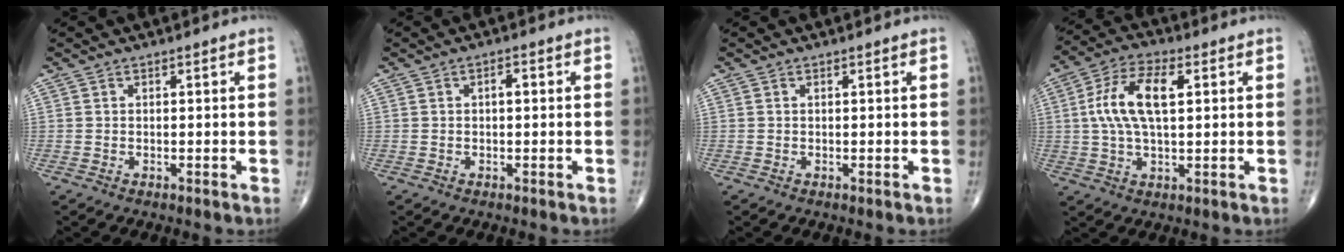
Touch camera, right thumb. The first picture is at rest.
{"total": 1.6, "force": [0.1, 0.8, 1.4], "torque": [-0.017, 0.003, -0.003]}
{"total": 0.0}
{"total": 11.6, "force": [2.1, 5.3, 10.1], "torque": [-0.203, 0.016, 0.038]}